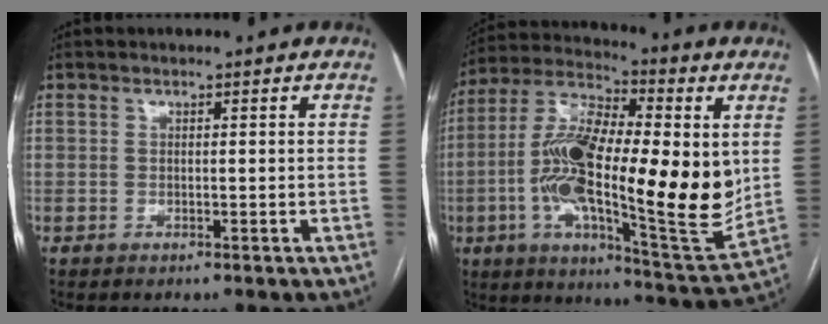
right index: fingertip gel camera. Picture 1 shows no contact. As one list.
[{"total": 25.9, "force": [0.7, 6.9, 25.0], "torque": [-0.441, 0.001, 0.006]}]